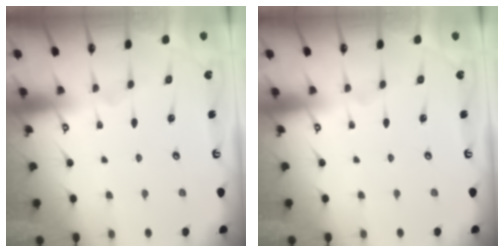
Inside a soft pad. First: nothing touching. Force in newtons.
{"total": 0.0}